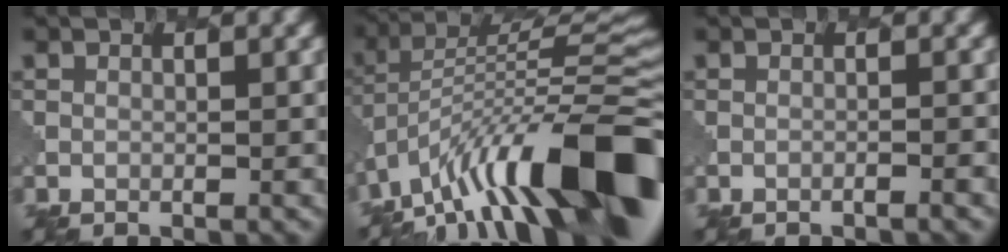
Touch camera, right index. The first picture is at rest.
{"total": 15.5, "force": [-7.5, 4.6, 12.8], "torque": [-0.199, 0.038, -0.139]}
{"total": 1.2, "force": [-0.8, 0.2, 0.9], "torque": [-0.004, 0.002, -0.020]}